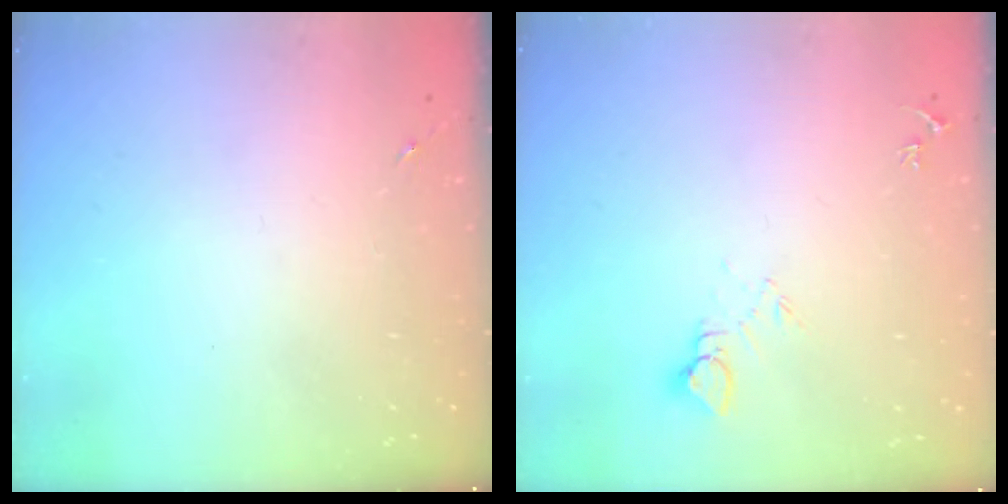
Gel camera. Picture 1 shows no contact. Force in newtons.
{"total": 6.0, "press": 6.0, "slide": 0.5}